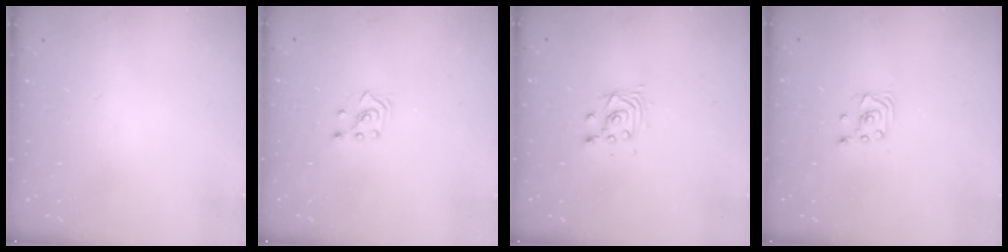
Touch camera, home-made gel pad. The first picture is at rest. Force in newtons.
{"total": 2.3, "press": 2.2, "slide": 0.7}
{"total": 3.1, "press": 3.1, "slide": 0.2}
{"total": 2.6, "press": 2.6, "slide": 0.2}